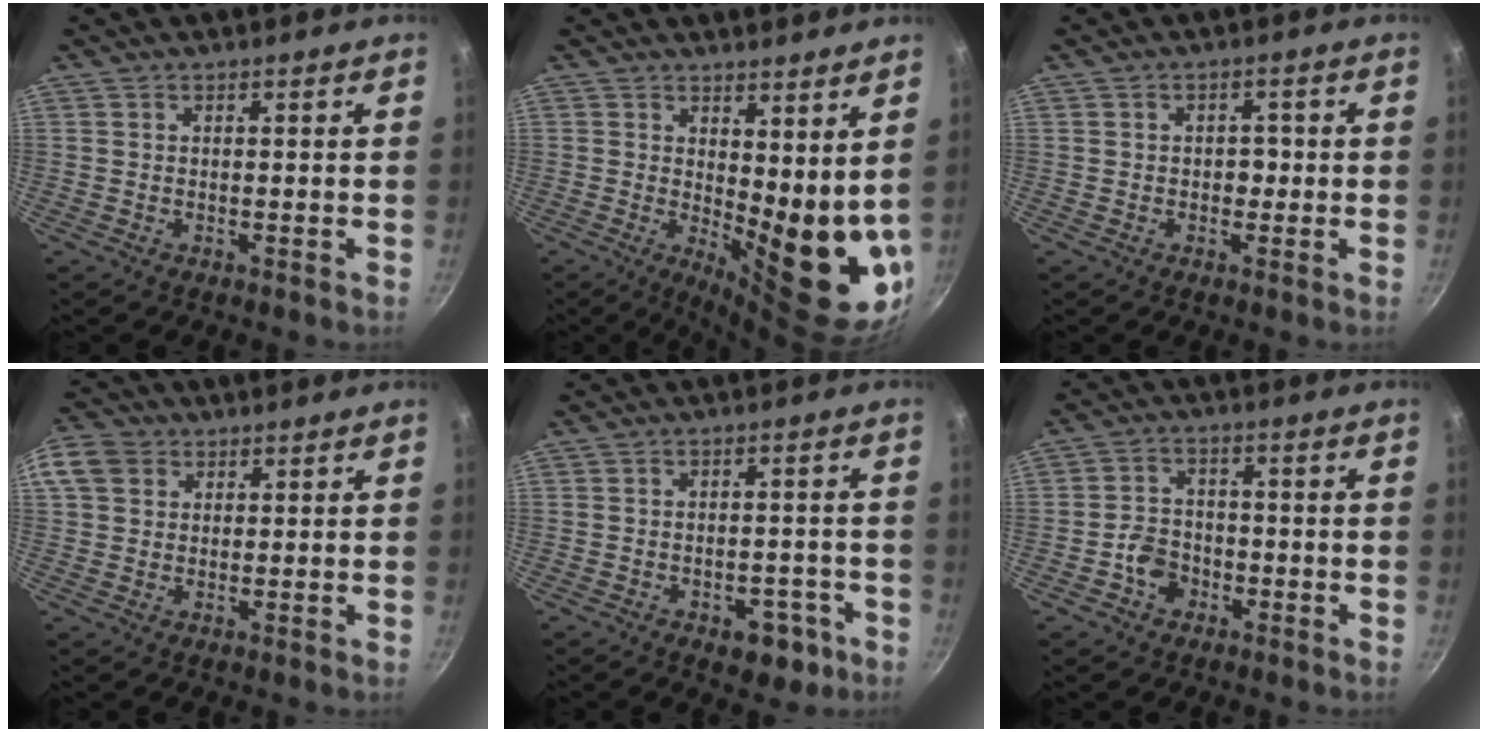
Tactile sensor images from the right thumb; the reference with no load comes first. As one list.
[{"total": 13.7, "force": [3.2, 5.3, 12.2], "torque": [-0.131, -0.052, 0.054]}, {"total": 2.5, "force": [-0.3, 1.9, 1.5], "torque": [-0.004, 0.007, -0.006]}, {"total": 9.9, "force": [3.2, 8.0, 4.8], "torque": [-0.099, 0.015, 0.049]}, {"total": 7.2, "force": [-3.4, 4.4, 4.5], "torque": [-0.028, 0.022, -0.033]}, {"total": 5.4, "force": [-2.4, 4.3, 2.2], "torque": [-0.020, 0.028, -0.046]}]